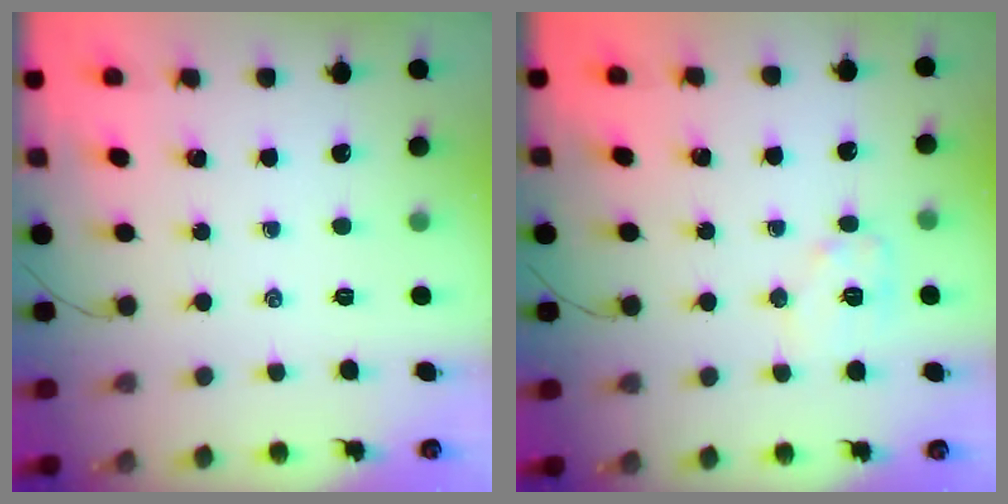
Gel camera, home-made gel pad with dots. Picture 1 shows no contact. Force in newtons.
{"total": 7.6, "press": 7.6, "slide": 0.3}